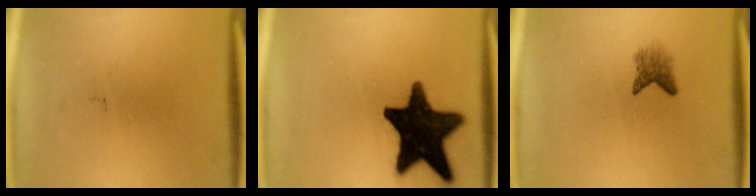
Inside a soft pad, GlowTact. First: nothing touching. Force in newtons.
{"total": 18.5}
{"total": 2.3}